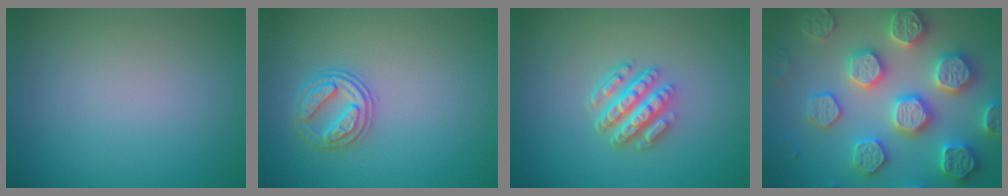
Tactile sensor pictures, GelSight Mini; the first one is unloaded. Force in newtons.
{"total": 2.7, "press": 2.6, "slide": 0.3}
{"total": 4.6, "press": 3.4, "slide": 3.0}
{"total": 7.2, "press": 6.9, "slide": 1.7}